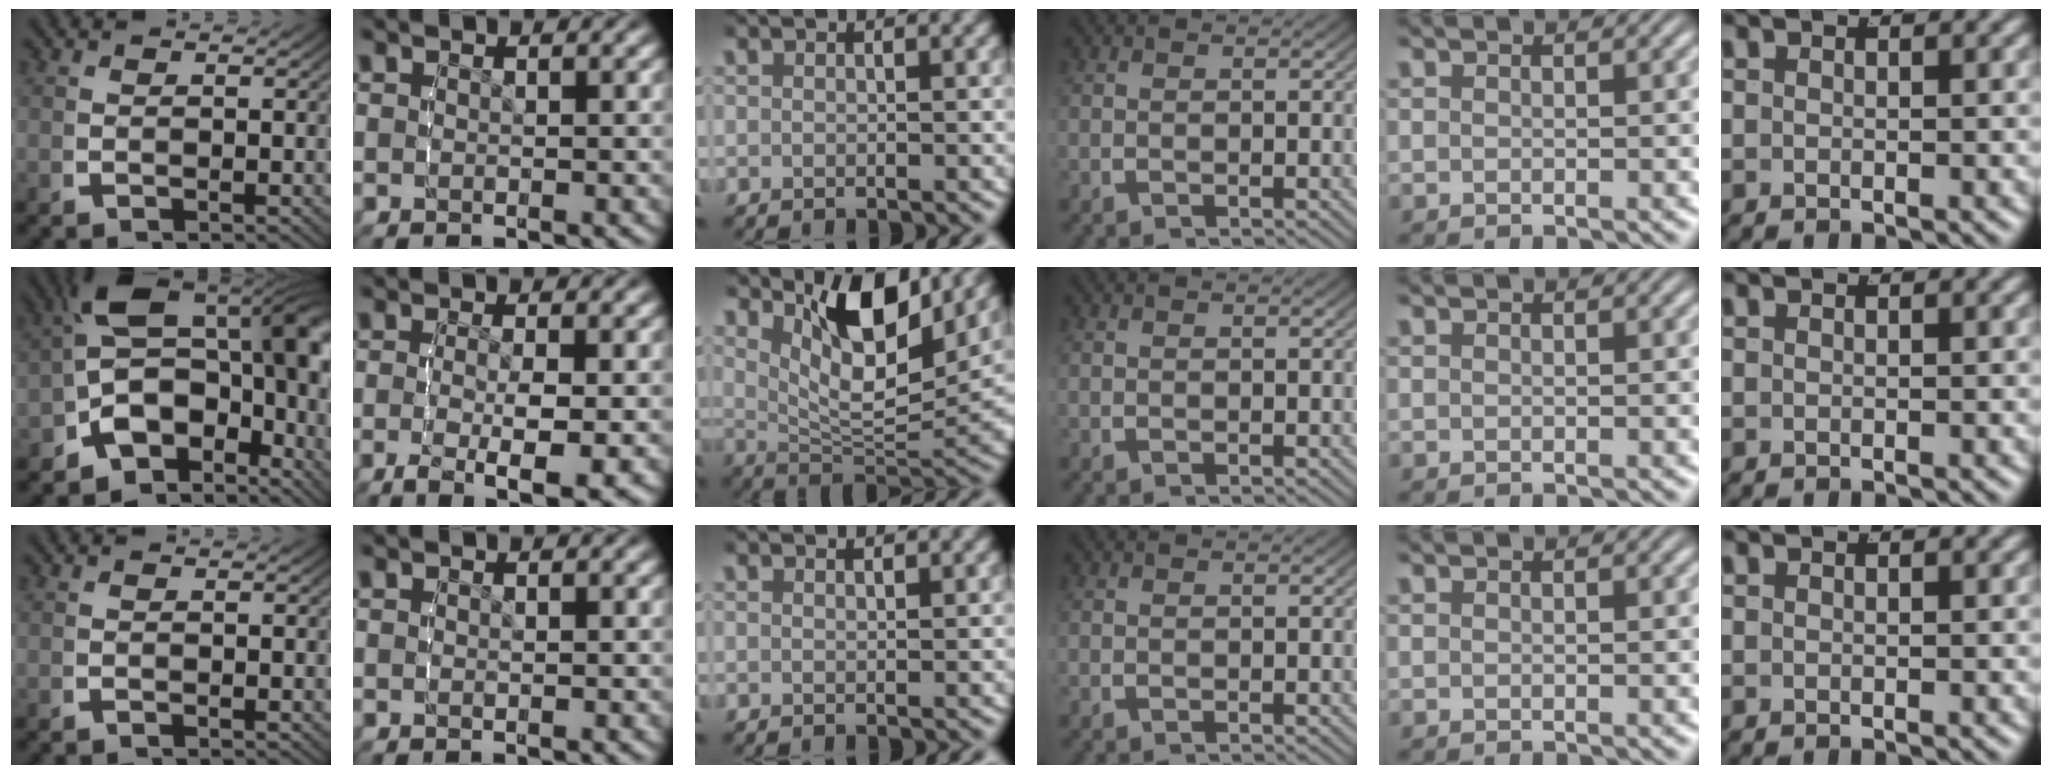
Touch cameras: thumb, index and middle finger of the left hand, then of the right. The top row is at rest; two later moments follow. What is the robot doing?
{"motion": "lift_and_place", "object": "stress ball aka squeeze ball"}